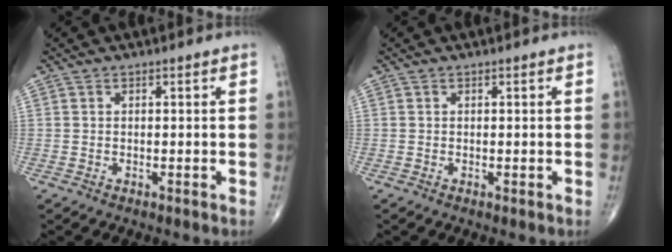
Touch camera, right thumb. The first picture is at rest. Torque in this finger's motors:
{"motor_torque": [0.38, 0.31, 0.06, 0.05, 0.01]}